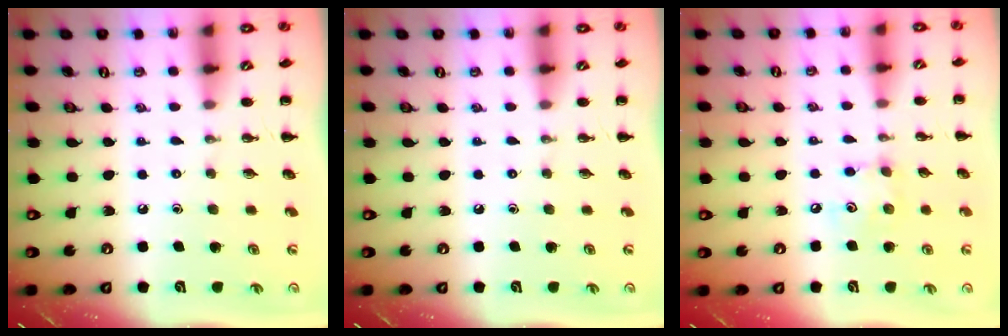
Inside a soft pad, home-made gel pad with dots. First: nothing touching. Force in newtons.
{"total": 0.0}
{"total": 5.2, "press": 5.2, "slide": 0.8}